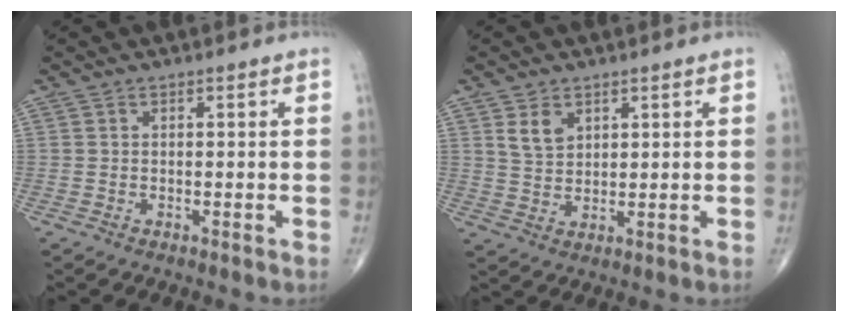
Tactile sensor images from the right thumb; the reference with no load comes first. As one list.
[{"total": 4.4, "force": [2.2, 2.9, 2.4], "torque": [-0.032, -0.015, 0.048]}]